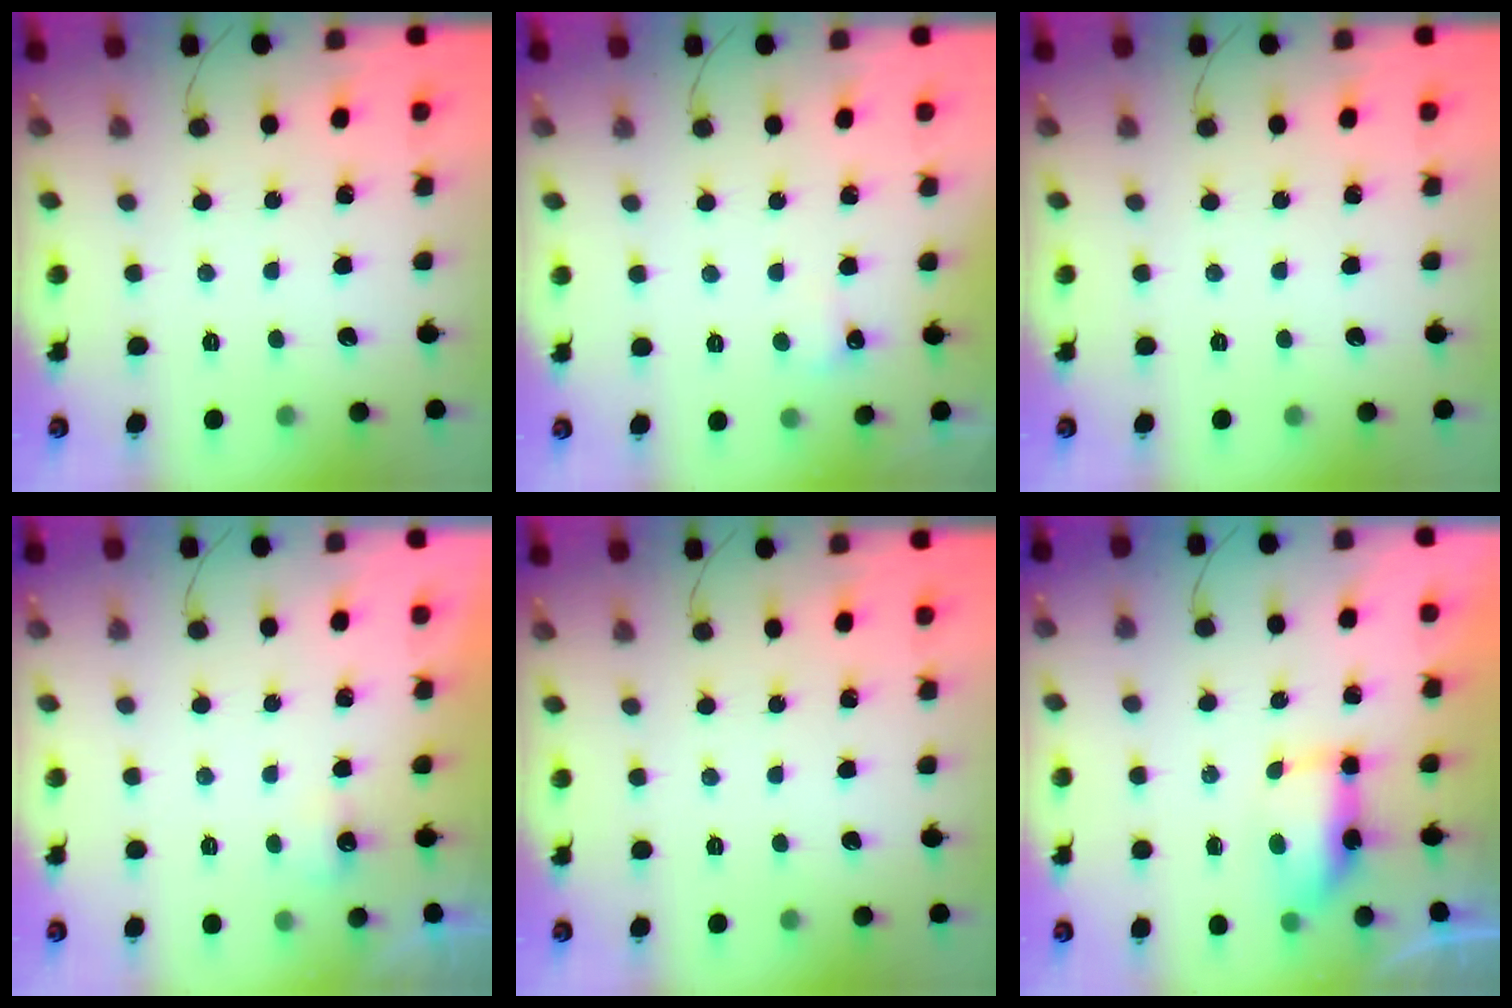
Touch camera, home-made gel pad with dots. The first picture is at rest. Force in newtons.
{"total": 3.9, "press": 3.8, "slide": 1.1}
{"total": 0.0}
{"total": 2.9, "press": 2.8, "slide": 0.8}
{"total": 0.0}
{"total": 12.1, "press": 8.2, "slide": 8.9}